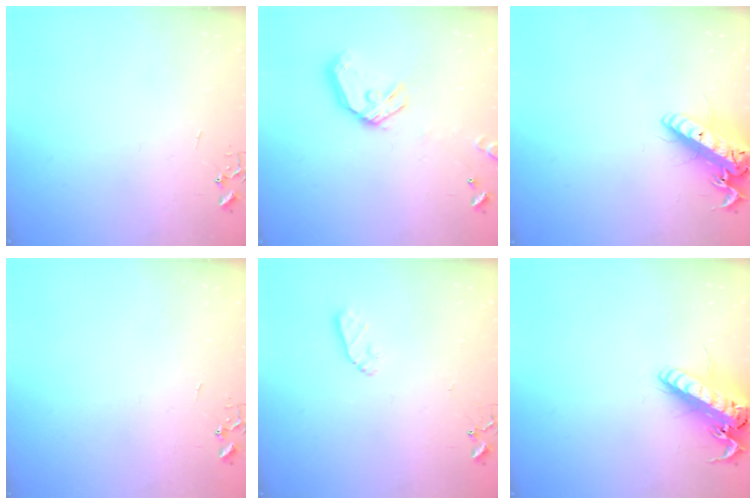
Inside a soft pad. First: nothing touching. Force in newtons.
{"total": 14.4, "press": 14.2, "slide": 2.1}
{"total": 19.7, "press": 19.5, "slide": 2.7}
{"total": 0.0}
{"total": 6.0, "press": 6.0, "slide": 0.3}
{"total": 19.1, "press": 18.8, "slide": 3.3}